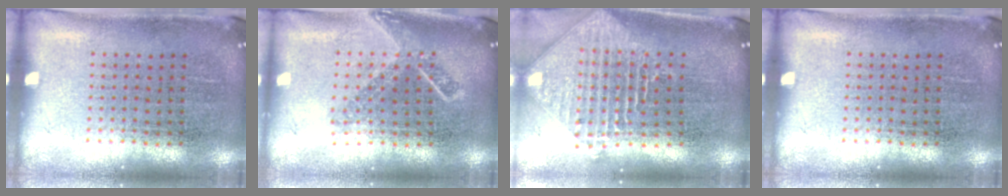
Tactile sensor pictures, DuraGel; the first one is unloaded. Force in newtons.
{"total": 1.7, "press": 1.3, "slide": 1.1}
{"total": 2.5, "press": 1.9, "slide": 1.7}
{"total": 0.0}